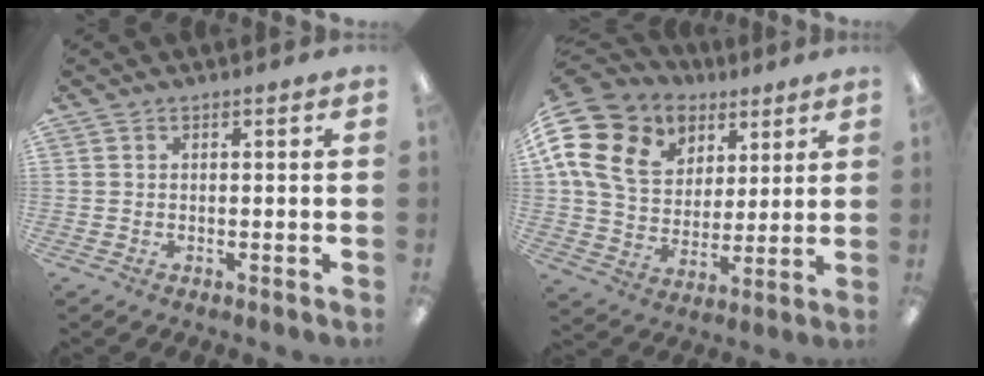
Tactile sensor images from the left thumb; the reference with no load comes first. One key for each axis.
{"total": 18.0, "fx": 8.1, "fy": 13.5, "fz": 8.7, "tx": -0.198, "ty": -0.034, "tz": 0.154}